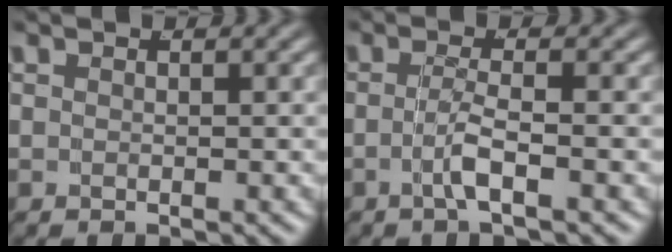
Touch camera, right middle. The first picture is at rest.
{"total": 2.2, "force": [-1.2, -0.6, 1.7], "torque": [-0.034, -0.005, -0.019]}